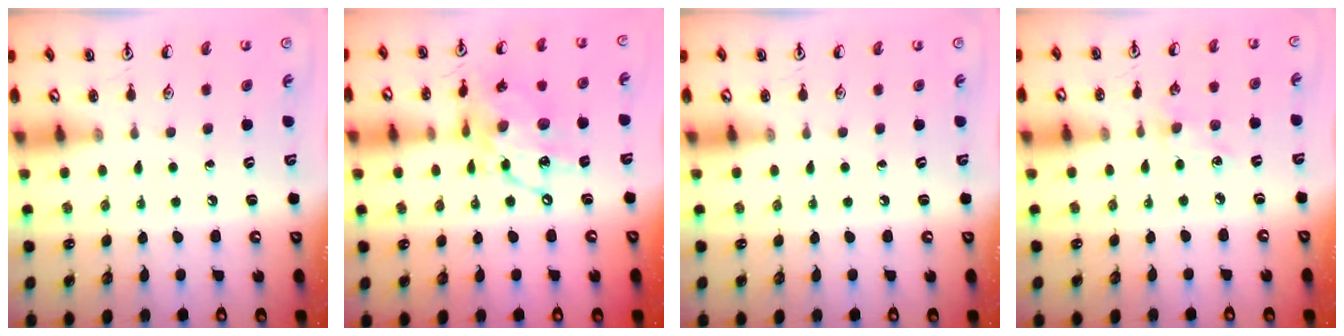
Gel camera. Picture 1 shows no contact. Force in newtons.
{"total": 14.0, "press": 13.9, "slide": 1.2}
{"total": 0.0}
{"total": 5.4, "press": 5.4, "slide": 0.7}